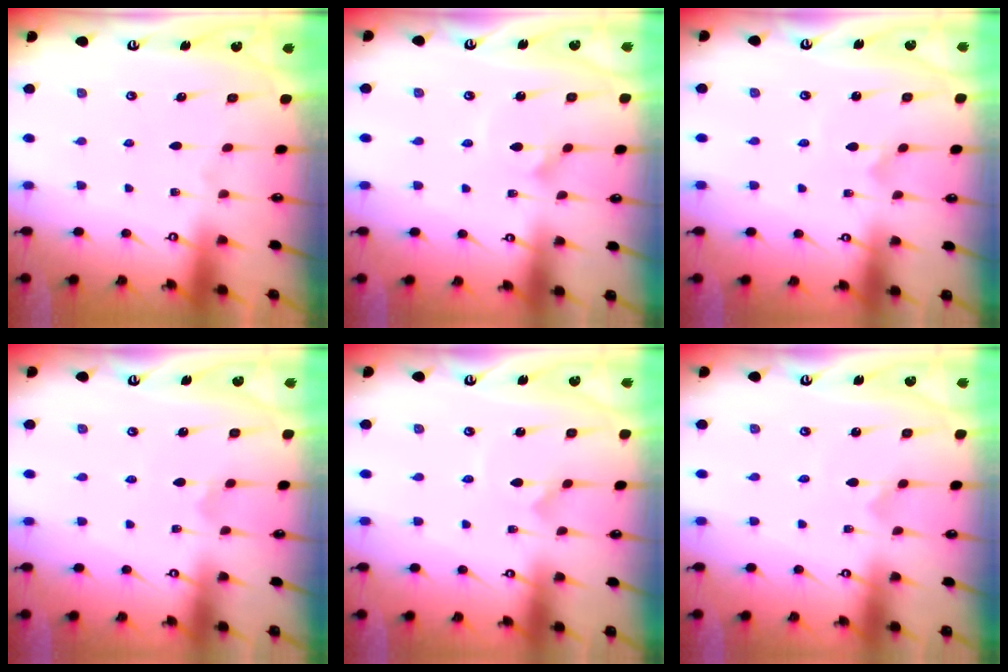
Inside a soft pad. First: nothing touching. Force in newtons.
{"total": 1.3, "press": 1.3, "slide": 0.0}
{"total": 1.0, "press": 1.0, "slide": 0.0}
{"total": 2.0, "press": 2.0, "slide": 0.2}
{"total": 0.0}
{"total": 0.0}